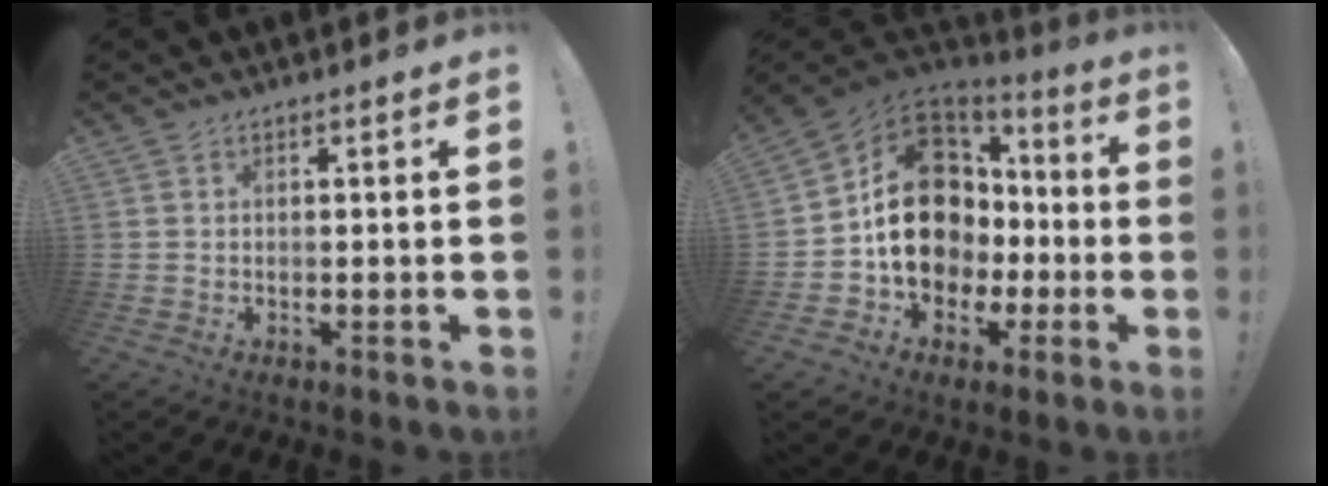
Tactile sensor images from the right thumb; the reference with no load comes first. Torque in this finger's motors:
{"motor_torque": [-0.10, 1.28, 1.40, -0.96, 0.55]}